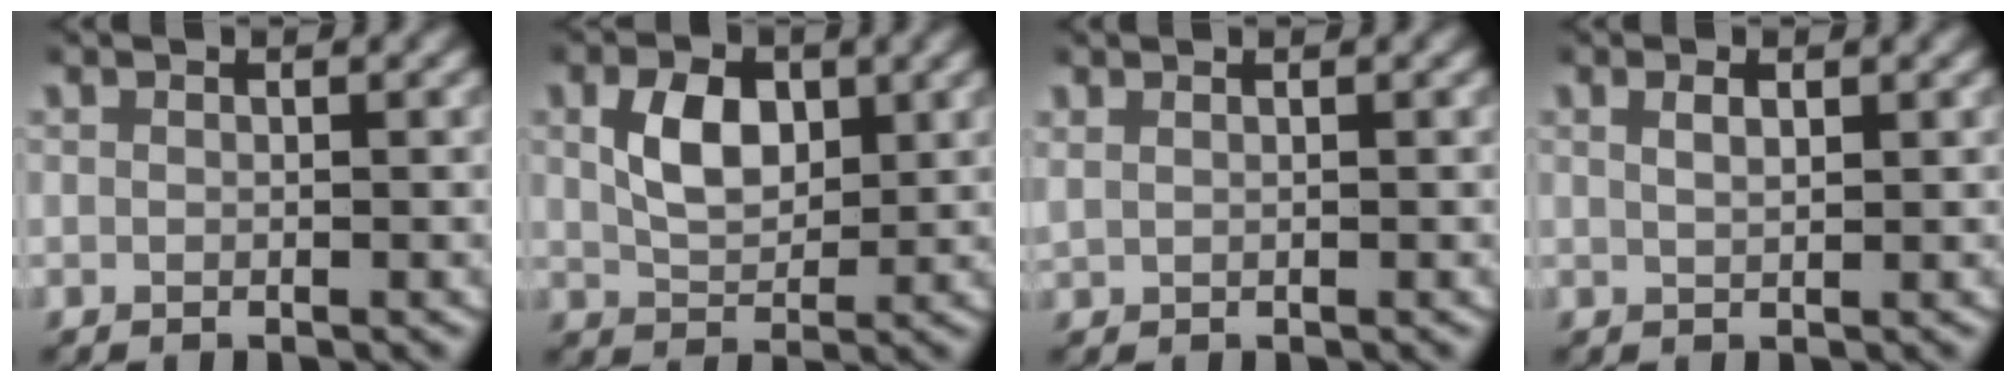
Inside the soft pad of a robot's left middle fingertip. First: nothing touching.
{"total": 3.8, "force": [1.1, 2.4, 2.8], "torque": [-0.049, -0.003, 0.021]}
{"total": 0.9, "force": [0.7, 0.2, 0.5], "torque": [-0.009, 0.005, 0.016]}
{"total": 1.1, "force": [0.5, 0.2, 0.9], "torque": [-0.016, 0.000, 0.013]}